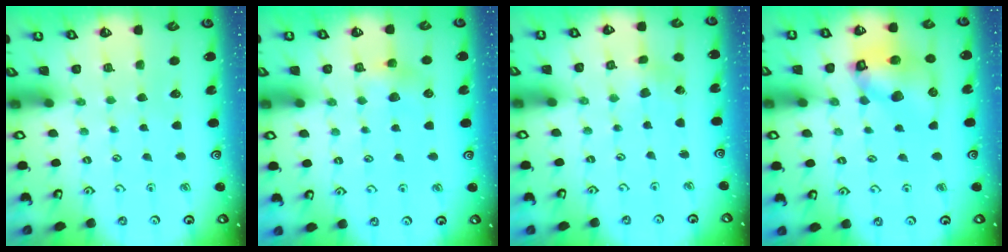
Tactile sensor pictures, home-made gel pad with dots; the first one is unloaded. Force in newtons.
{"total": 5.9, "press": 5.8, "slide": 1.1}
{"total": 1.1, "press": 1.1, "slide": 0.2}
{"total": 12.2, "press": 12.1, "slide": 1.8}